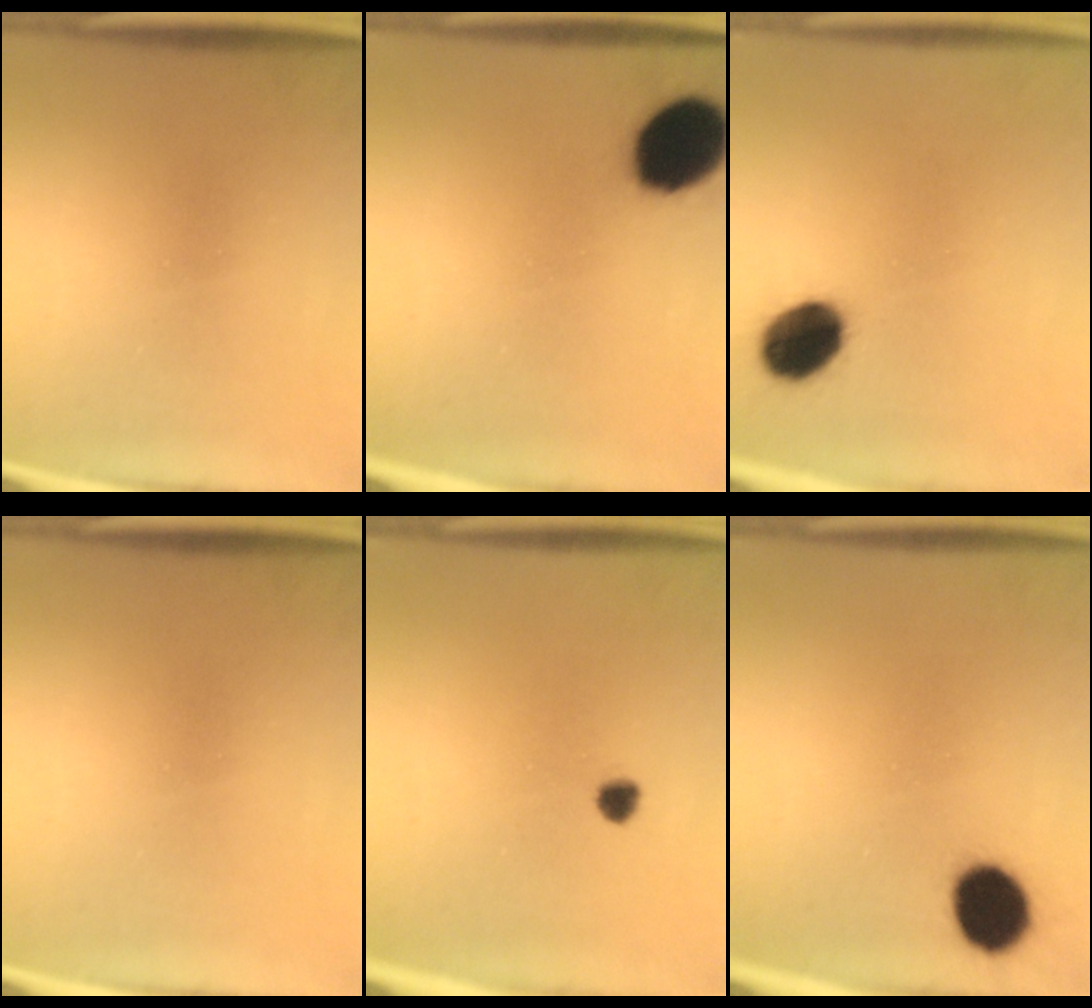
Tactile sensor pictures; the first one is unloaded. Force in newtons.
{"total": 14.5}
{"total": 10.1}
{"total": 0.0}
{"total": 1.9}
{"total": 10.0}